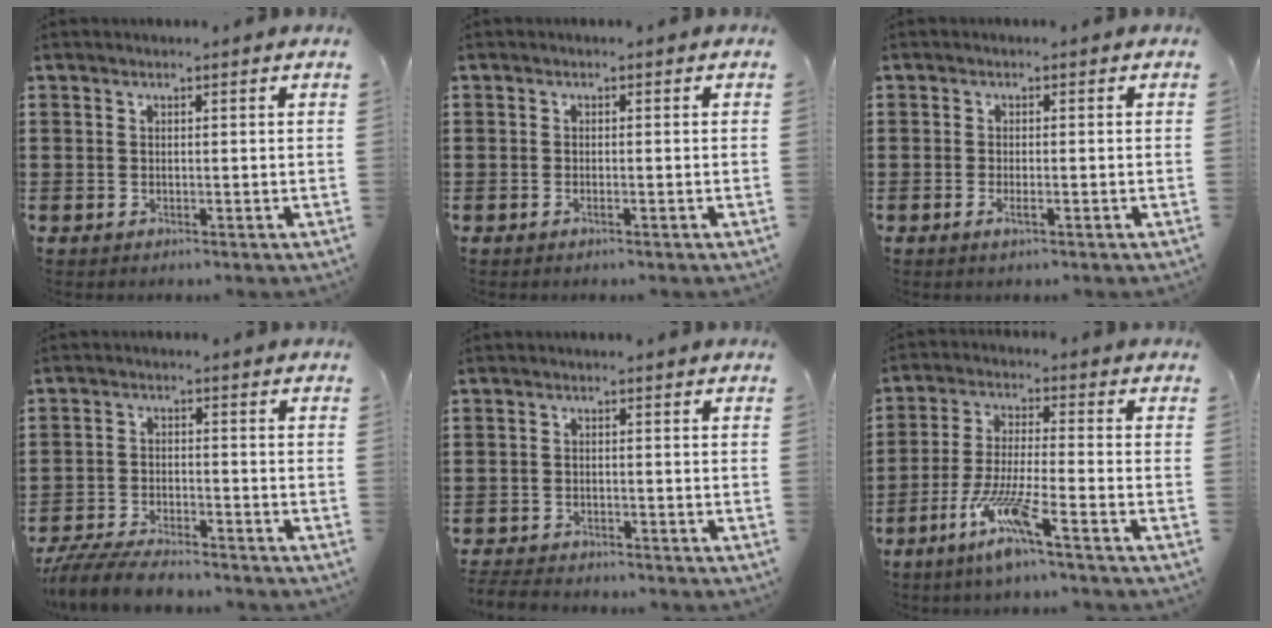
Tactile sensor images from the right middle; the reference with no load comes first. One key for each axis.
{"total": 0.5, "fx": -0.3, "fy": 0.0, "fz": 0.4, "tx": -0.008, "ty": -0.002, "tz": -0.005}
{"total": 1.3, "fx": -0.5, "fy": 0.3, "fz": 1.2, "tx": -0.022, "ty": -0.001, "tz": -0.009}
{"total": 5.6, "fx": -5.3, "fy": 0.9, "fz": 1.7, "tx": -0.046, "ty": -0.004, "tz": -0.107}
{"total": 2.8, "fx": -2.7, "fy": 0.5, "fz": 0.1, "tx": -0.007, "ty": 0.000, "tz": -0.059}
{"total": 8.3, "fx": -5.6, "fy": 0.5, "fz": 6.1, "tx": -0.130, "ty": -0.012, "tz": -0.109}